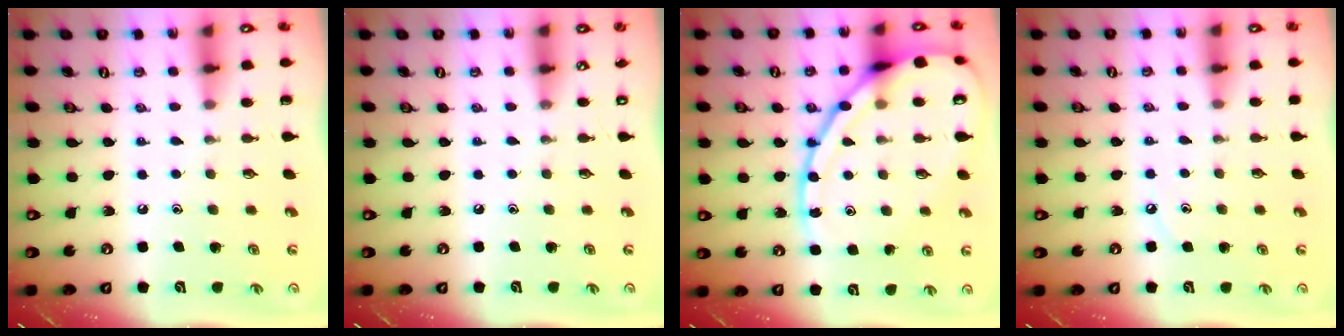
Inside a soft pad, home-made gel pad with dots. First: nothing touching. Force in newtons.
{"total": 0.0}
{"total": 19.1, "press": 19.0, "slide": 1.7}
{"total": 3.2, "press": 3.1, "slide": 0.5}